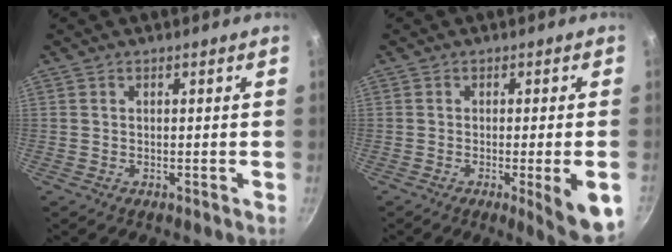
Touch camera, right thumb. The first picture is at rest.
{"total": 8.7, "force": [-2.7, 1.1, 8.2], "torque": [-0.102, 0.003, -0.033]}